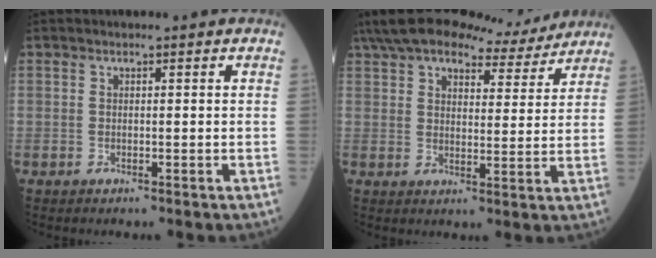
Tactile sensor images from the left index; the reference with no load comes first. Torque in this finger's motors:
{"motor_torque": [1.30, -0.83, 0.70, 0.16]}